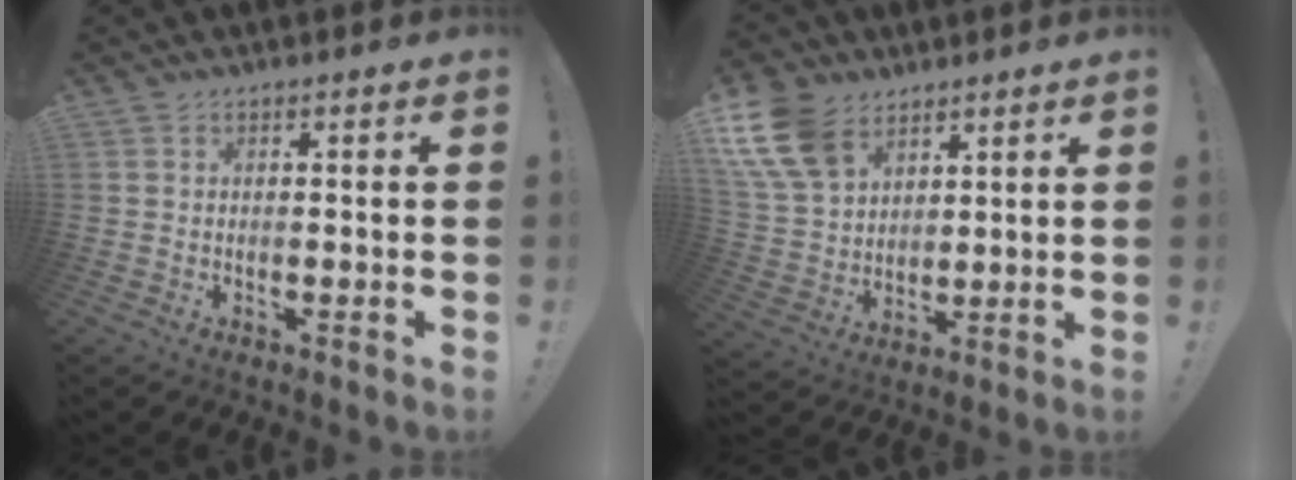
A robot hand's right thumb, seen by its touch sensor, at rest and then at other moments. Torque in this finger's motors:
{"motor_torque": [0.66, 2.69, 1.17, 0.54, 0.04]}